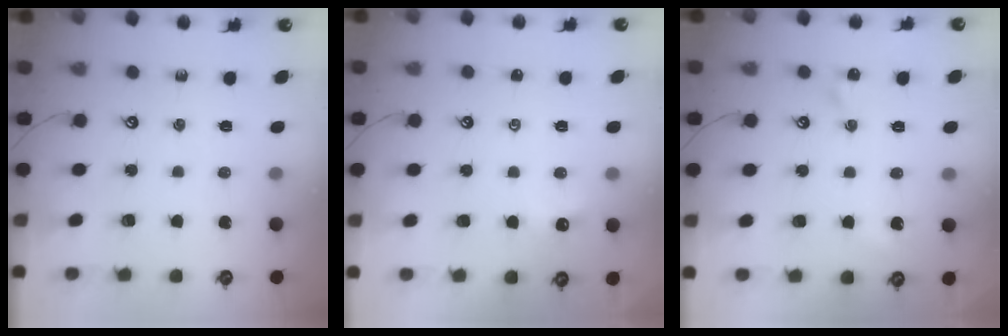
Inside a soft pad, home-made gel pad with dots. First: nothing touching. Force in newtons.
{"total": 0.9, "press": 0.8, "slide": 0.5}
{"total": 3.5, "press": 3.5, "slide": 0.6}